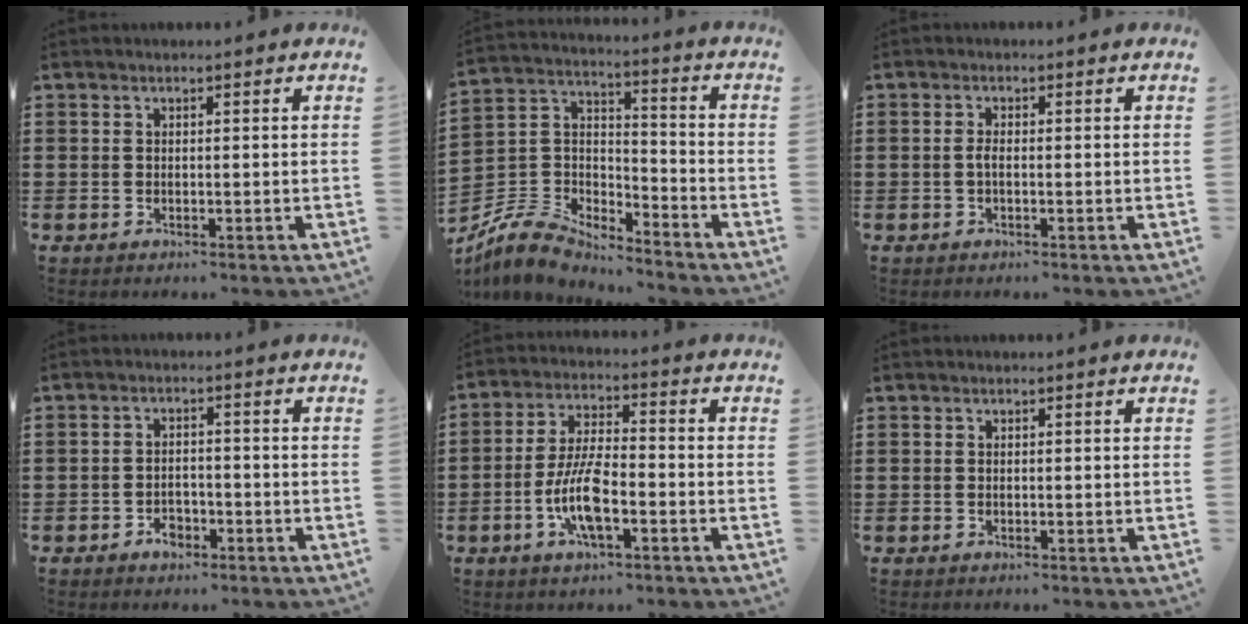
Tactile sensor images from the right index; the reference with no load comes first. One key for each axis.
{"total": 6.9, "fx": -6.3, "fy": 2.2, "fz": 1.6, "tx": -0.064, "ty": -0.001, "tz": -0.134}
{"total": 1.3, "fx": -0.1, "fy": 0.2, "fz": 1.3, "tx": -0.030, "ty": -0.003, "tz": -0.003}
{"total": 2.6, "fx": -1.7, "fy": 1.6, "fz": 1.2, "tx": -0.023, "ty": 0.002, "tz": -0.034}
{"total": 8.9, "fx": -3.1, "fy": 2.8, "fz": 7.9, "tx": -0.175, "ty": -0.010, "tz": -0.063}
{"total": 0.0}